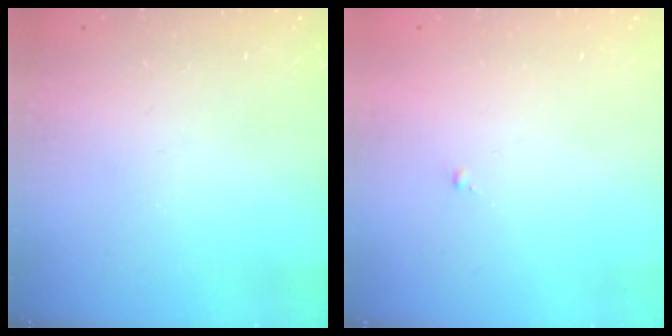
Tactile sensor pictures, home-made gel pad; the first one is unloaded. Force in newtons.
{"total": 0.0}